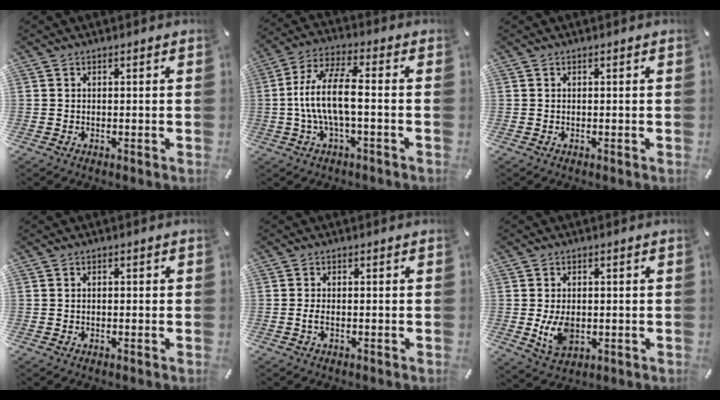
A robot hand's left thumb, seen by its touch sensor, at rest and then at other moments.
{"total": 12.1, "force": [-1.4, 3.9, 11.4], "torque": [-0.232, -0.001, -0.030]}
{"total": 0.0}
{"total": 0.7, "force": [-0.2, 0.4, 0.5], "torque": [-0.010, 0.002, -0.005]}
{"total": 1.8, "force": [-0.6, 0.7, 1.5], "torque": [-0.035, -0.001, -0.013]}
{"total": 6.8, "force": [-0.6, 4.7, 4.8], "torque": [-0.102, -0.010, -0.015]}